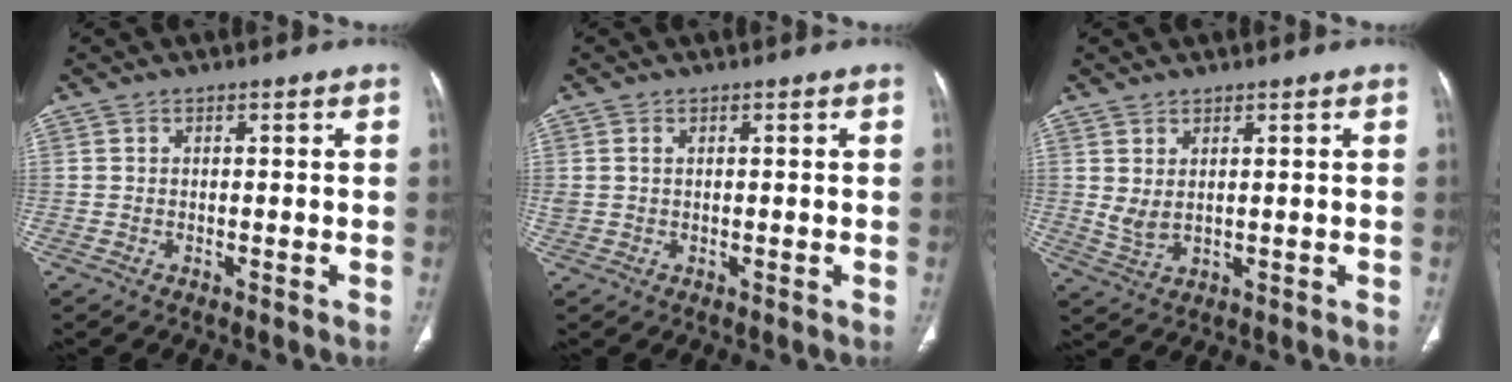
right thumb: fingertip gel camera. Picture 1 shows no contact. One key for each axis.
{"total": 1.2, "fx": 0.4, "fy": 0.8, "fz": 0.8, "tx": -0.022, "ty": 0.003, "tz": 0.015}
{"total": 3.3, "fx": 1.2, "fy": 1.5, "fz": 2.6, "tx": -0.052, "ty": -0.010, "tz": 0.033}